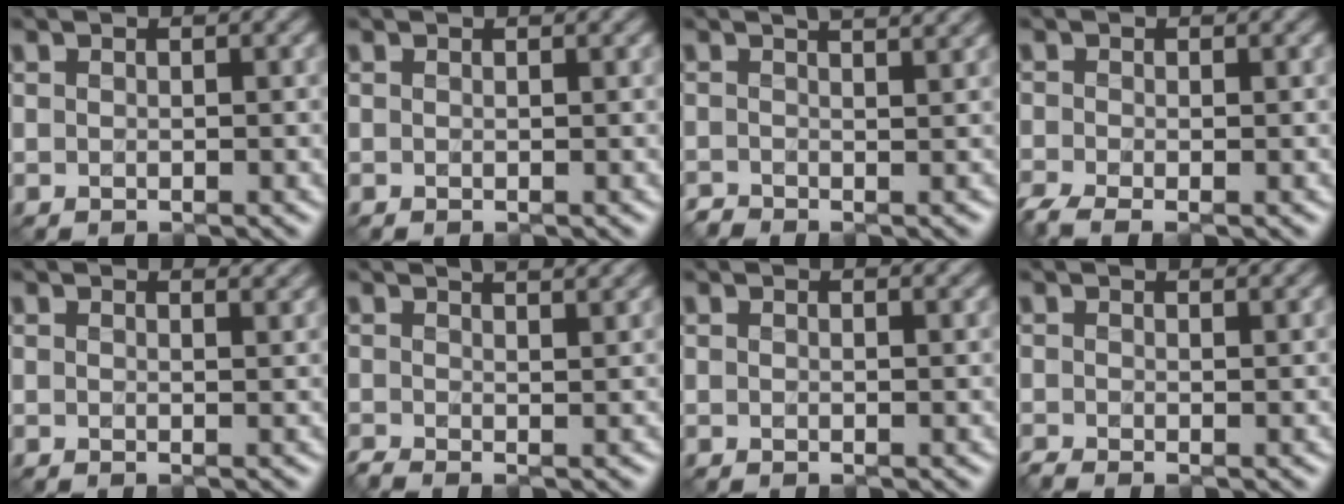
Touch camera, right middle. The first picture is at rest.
{"total": 0.5, "force": [0.3, 0.1, 0.4], "torque": [-0.003, 0.002, 0.002]}
{"total": 2.4, "force": [0.5, 0.9, 2.1], "torque": [-0.019, 0.004, -0.007]}
{"total": 2.9, "force": [-2.0, 0.8, 1.9], "torque": [-0.044, -0.011, -0.047]}
{"total": 1.7, "force": [1.4, 0.4, 0.8], "torque": [-0.003, -0.003, 0.006]}
{"total": 3.5, "force": [1.0, 1.4, 3.1], "torque": [-0.028, 0.014, -0.005]}
{"total": 0.8, "force": [0.6, 0.1, 0.4], "torque": [-0.003, -0.001, 0.004]}
{"total": 1.7, "force": [-0.2, 0.5, 1.6], "torque": [-0.029, -0.002, -0.013]}